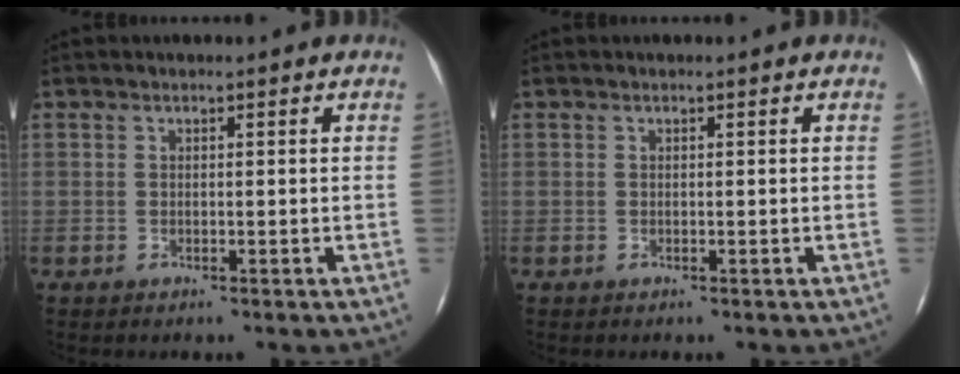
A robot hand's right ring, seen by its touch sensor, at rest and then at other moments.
{"total": 0.0}